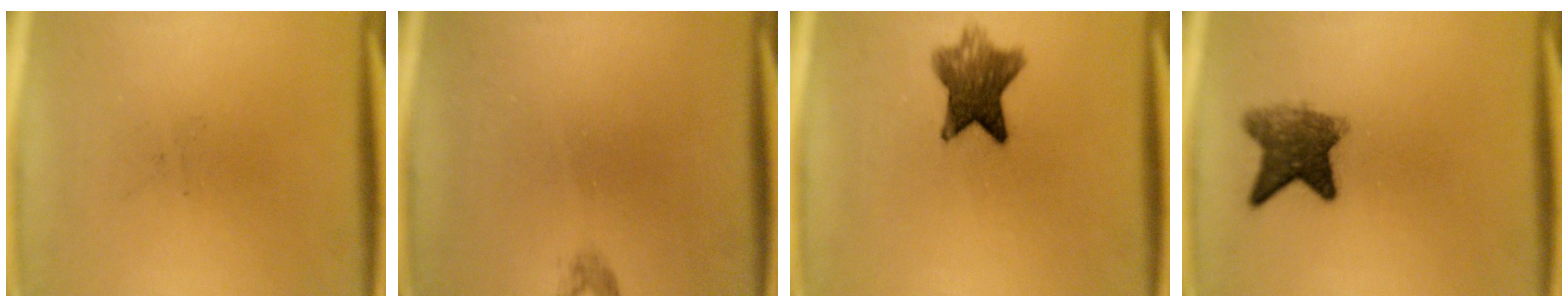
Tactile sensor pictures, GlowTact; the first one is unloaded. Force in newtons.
{"total": 0.8}
{"total": 7.7}
{"total": 6.5}